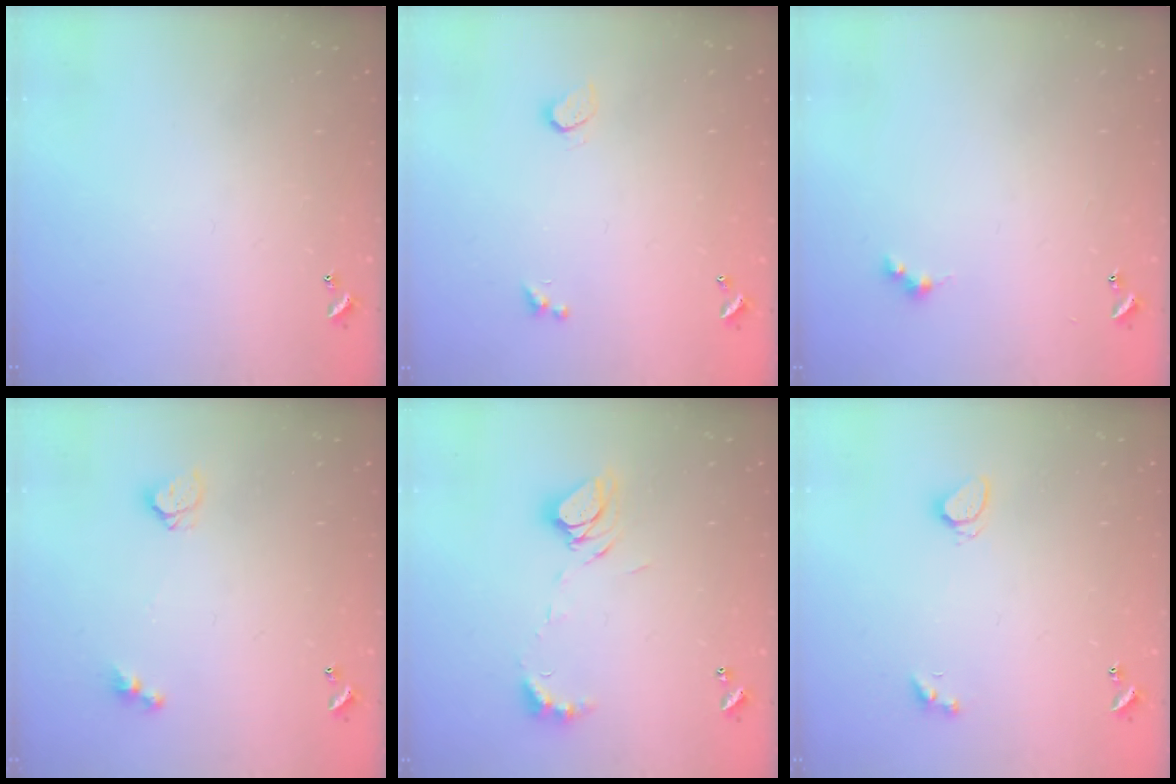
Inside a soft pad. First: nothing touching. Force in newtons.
{"total": 0.9, "press": 0.8, "slide": 0.4}
{"total": 2.6, "press": 2.6, "slide": 0.5}
{"total": 3.8, "press": 3.7, "slide": 0.2}
{"total": 8.4, "press": 8.4, "slide": 1.0}
{"total": 2.1, "press": 2.0, "slide": 0.6}